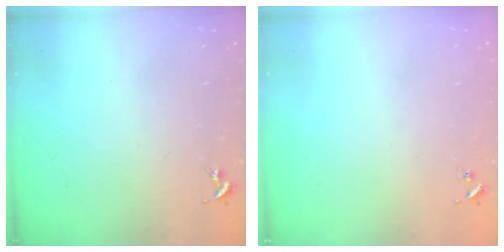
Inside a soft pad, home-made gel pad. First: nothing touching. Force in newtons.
{"total": 0.0}